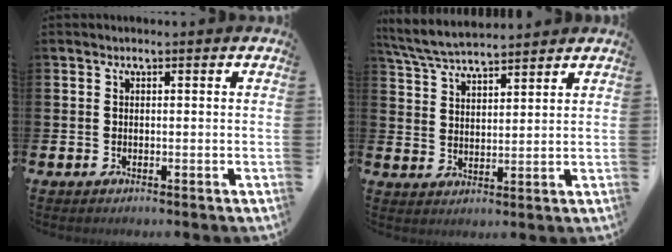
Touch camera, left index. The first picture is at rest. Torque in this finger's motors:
{"motor_torque": [0.93, -1.21, 0.45, 0.07]}